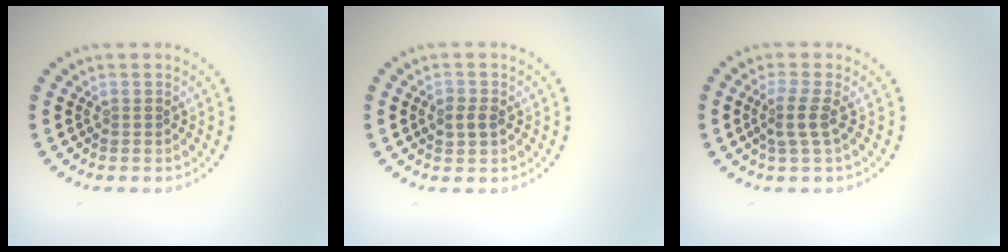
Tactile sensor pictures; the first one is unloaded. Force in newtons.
{"total": 1.6, "press": 1.5, "slide": 0.2}
{"total": 2.1, "press": 1.5, "slide": 1.4}